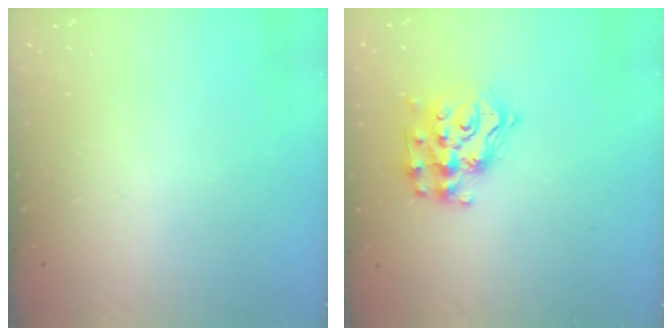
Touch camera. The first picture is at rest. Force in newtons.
{"total": 13.4, "press": 13.3, "slide": 0.8}